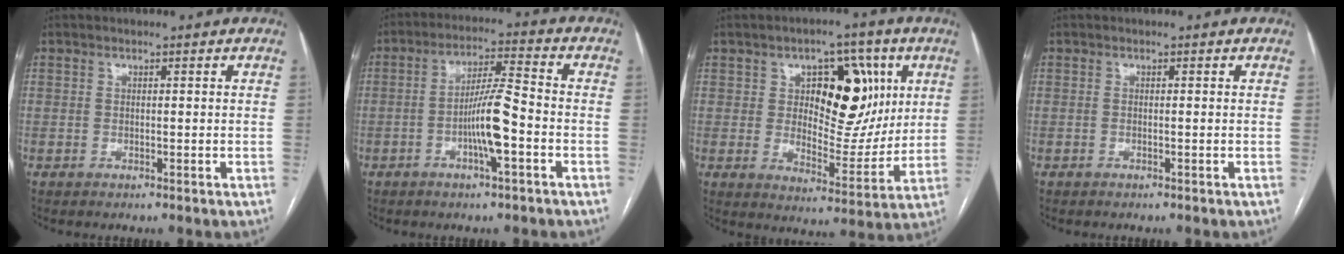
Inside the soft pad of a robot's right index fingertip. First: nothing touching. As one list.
[{"total": 8.2, "force": [-2.5, 0.6, 7.8], "torque": [-0.147, 0.007, -0.047]}, {"total": 14.4, "force": [4.2, 7.6, 11.5], "torque": [-0.159, 0.017, 0.074]}, {"total": 0.0}]